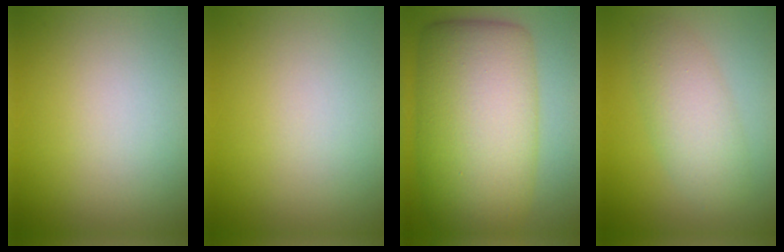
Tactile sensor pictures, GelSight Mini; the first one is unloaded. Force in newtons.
{"total": 0.0}
{"total": 14.3, "press": 14.3, "slide": 0.1}
{"total": 4.0, "press": 4.0, "slide": 0.1}